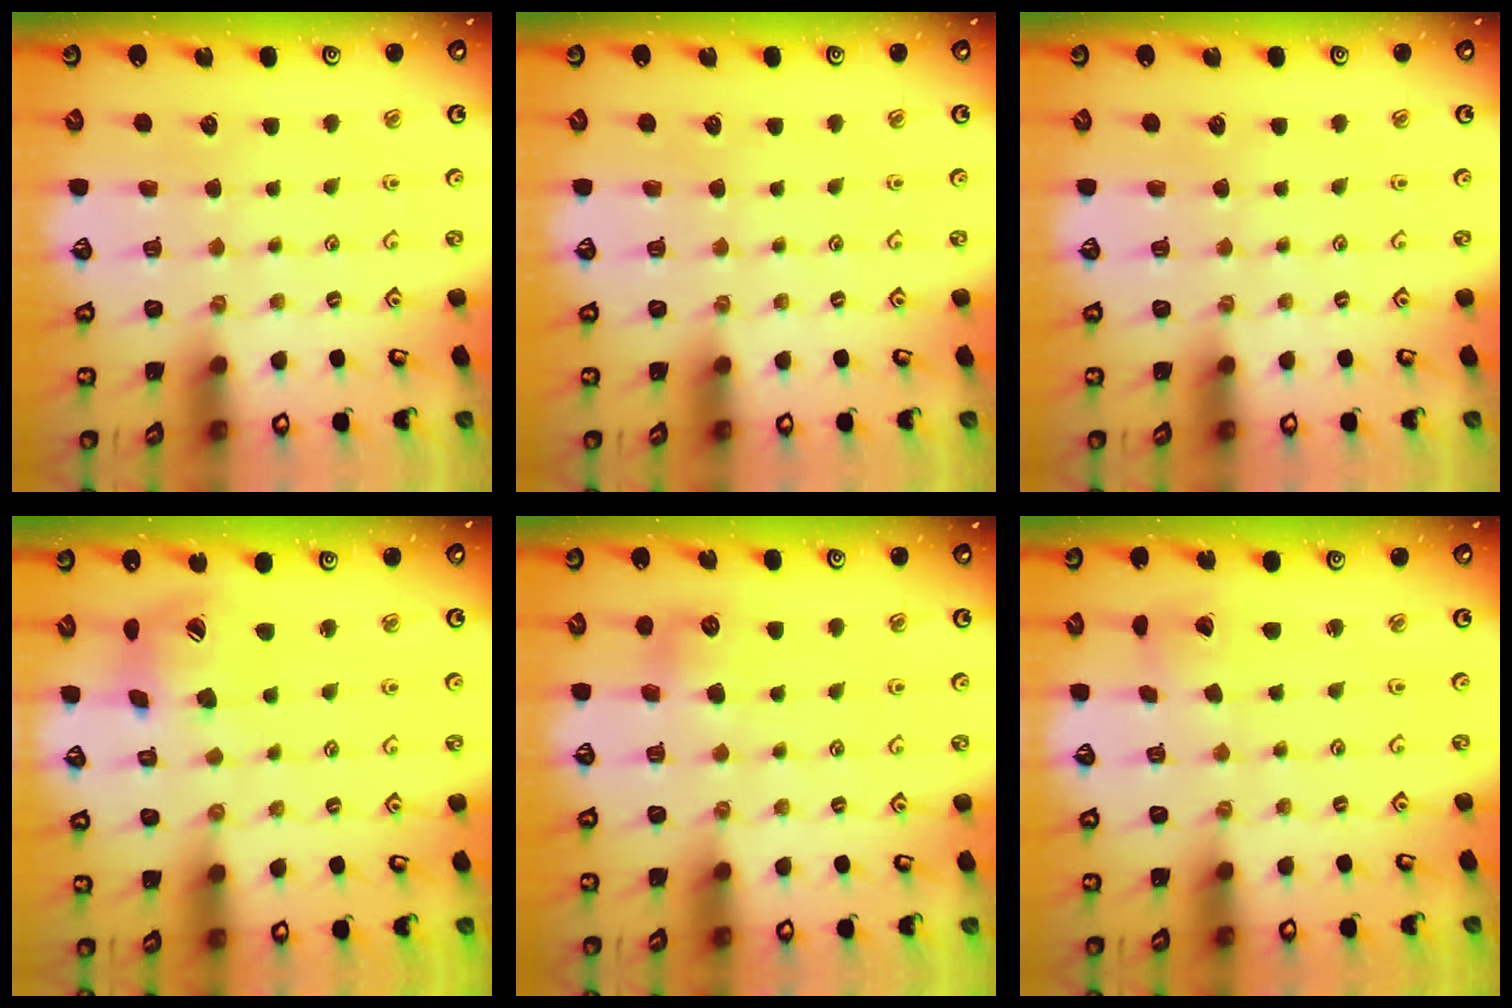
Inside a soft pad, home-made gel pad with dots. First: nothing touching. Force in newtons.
{"total": 0.0}
{"total": 0.0}
{"total": 13.6, "press": 13.6, "slide": 1.3}
{"total": 6.7, "press": 6.7, "slide": 0.5}
{"total": 3.0, "press": 3.0, "slide": 0.4}